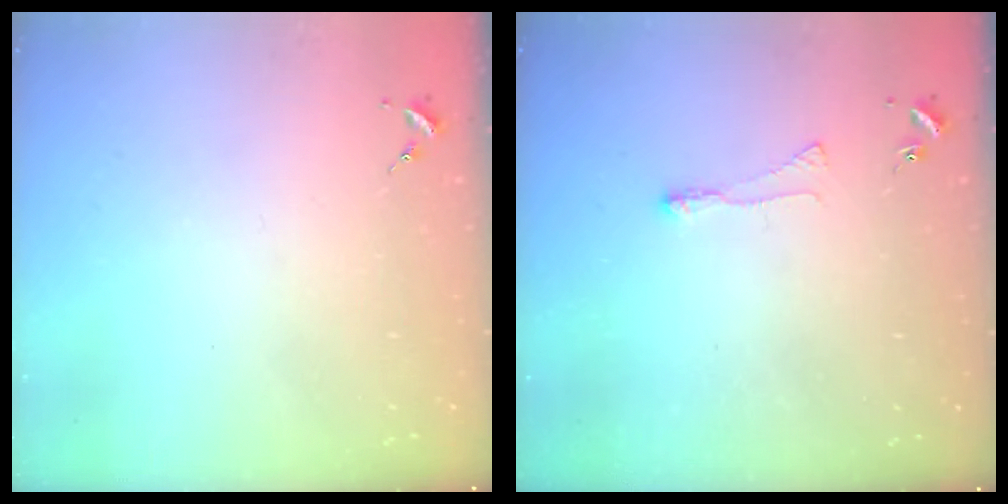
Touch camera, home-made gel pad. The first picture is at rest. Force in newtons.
{"total": 3.0, "press": 2.9, "slide": 0.6}